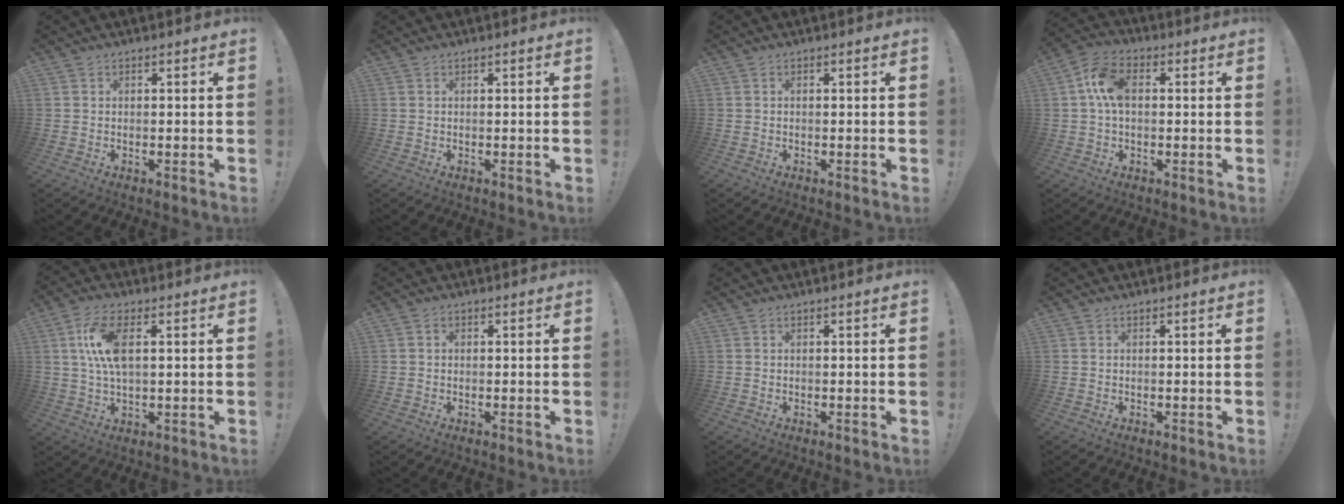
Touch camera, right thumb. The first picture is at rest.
{"total": 0.0}
{"total": 0.0}
{"total": 9.5, "force": [1.1, 6.0, 7.3], "torque": [-0.138, 0.012, 0.023]}
{"total": 10.6, "force": [2.2, 4.5, 9.3], "torque": [-0.185, -0.003, 0.038]}
{"total": 0.7, "force": [0.1, 0.7, 0.2], "torque": [-0.001, 0.002, 0.000]}
{"total": 0.0}
{"total": 0.0}